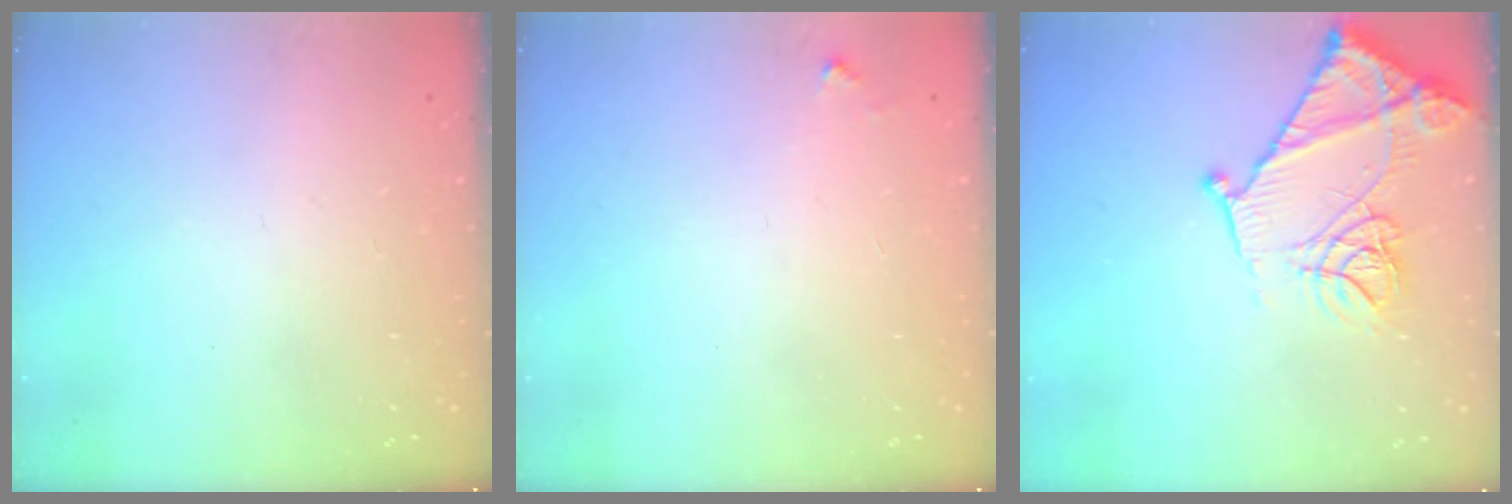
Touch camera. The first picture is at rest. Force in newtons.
{"total": 3.1, "press": 3.1, "slide": 0.1}
{"total": 17.4, "press": 17.4, "slide": 1.3}